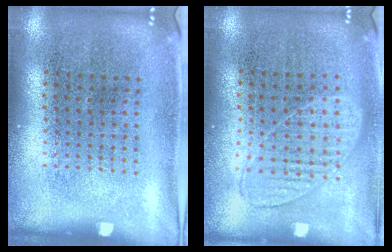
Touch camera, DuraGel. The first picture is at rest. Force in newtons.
{"total": 0.8, "press": 0.8, "slide": 0.3}